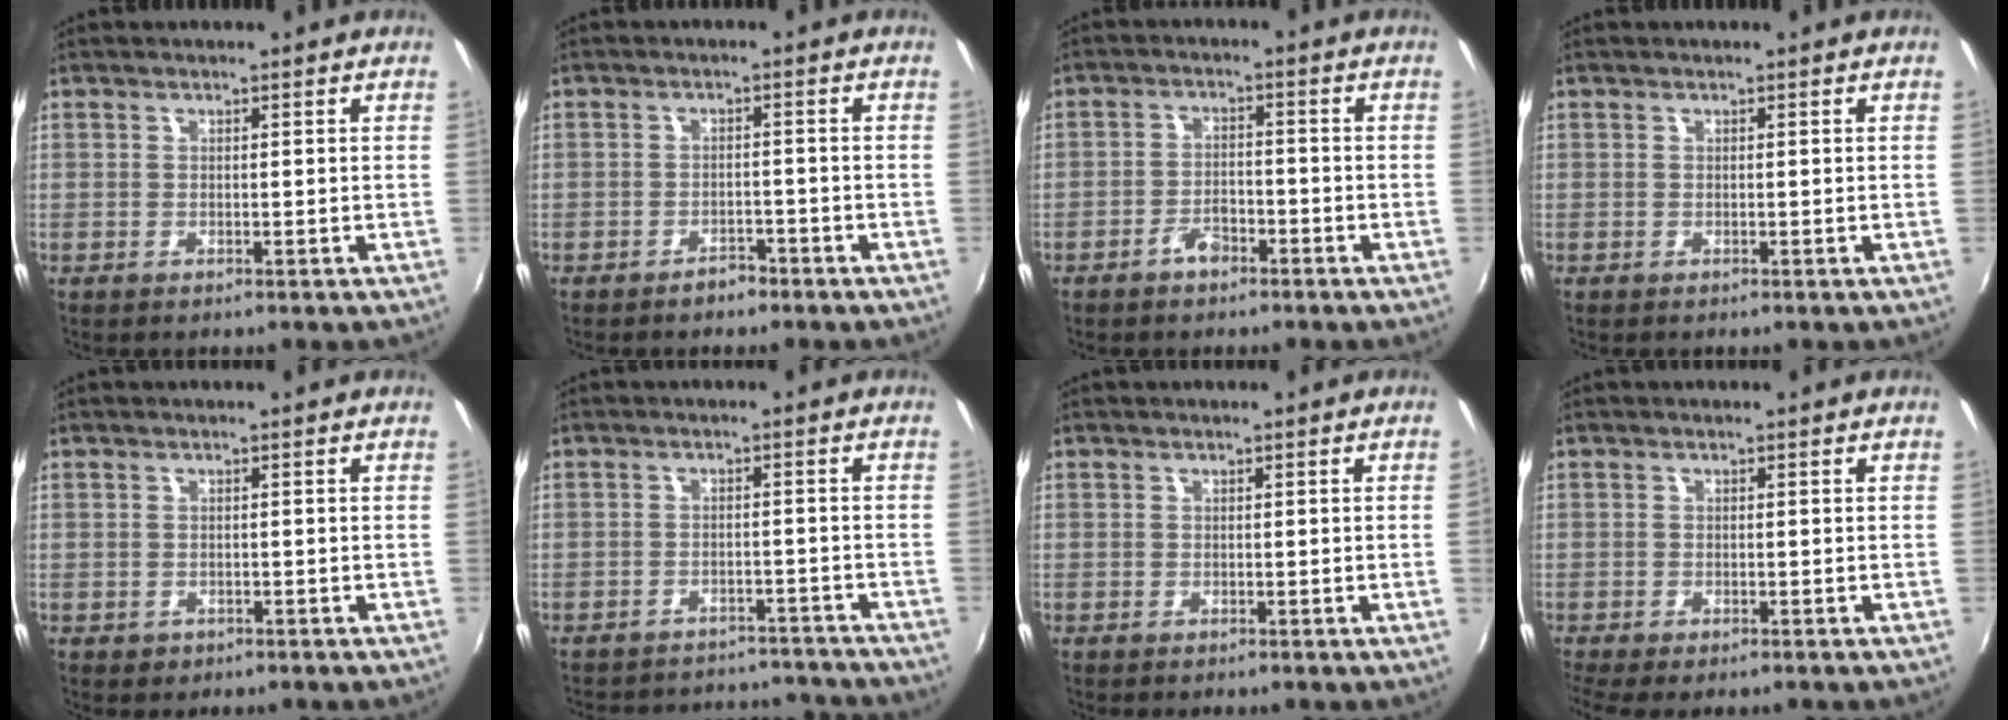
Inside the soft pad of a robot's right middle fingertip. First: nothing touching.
{"total": 2.5, "force": [-2.1, 1.1, 0.7], "torque": [-0.018, 0.003, -0.028]}
{"total": 3.7, "force": [-2.8, 1.7, 1.8], "torque": [-0.041, 0.005, -0.045]}
{"total": 0.0}
{"total": 1.2, "force": [-0.5, 1.0, 0.4], "torque": [-0.007, -0.002, -0.004]}
{"total": 15.8, "force": [-14.3, 5.4, 4.1], "torque": [-0.093, 0.026, -0.172]}
{"total": 0.7, "force": [0.2, -0.4, 0.6], "torque": [-0.003, -0.004, 0.002]}
{"total": 3.6, "force": [-2.6, 0.8, 2.2], "torque": [-0.052, -0.020, -0.044]}